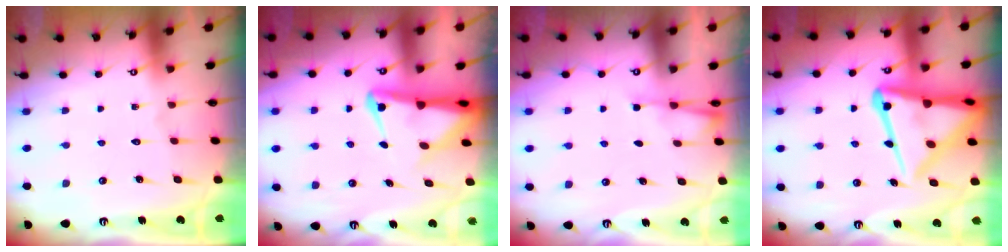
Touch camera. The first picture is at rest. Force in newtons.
{"total": 4.8, "press": 4.6, "slide": 1.2}
{"total": 2.5, "press": 2.4, "slide": 0.4}
{"total": 17.2, "press": 17.2, "slide": 1.5}